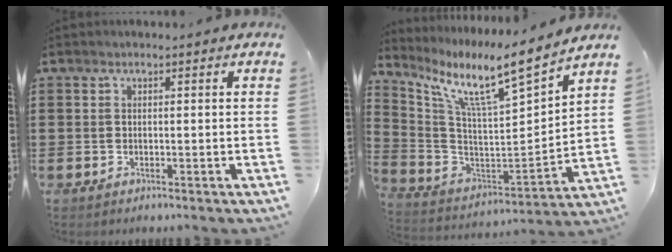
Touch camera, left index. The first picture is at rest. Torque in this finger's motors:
{"motor_torque": [2.14, 0.00, 0.30, 0.21]}